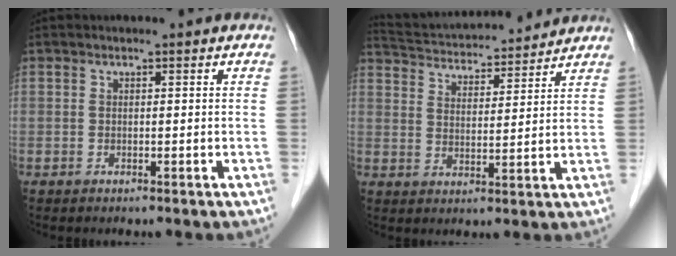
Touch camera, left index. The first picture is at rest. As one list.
[{"total": 15.8, "force": [14.9, 2.1, 4.7], "torque": [-0.087, 0.033, 0.234]}]